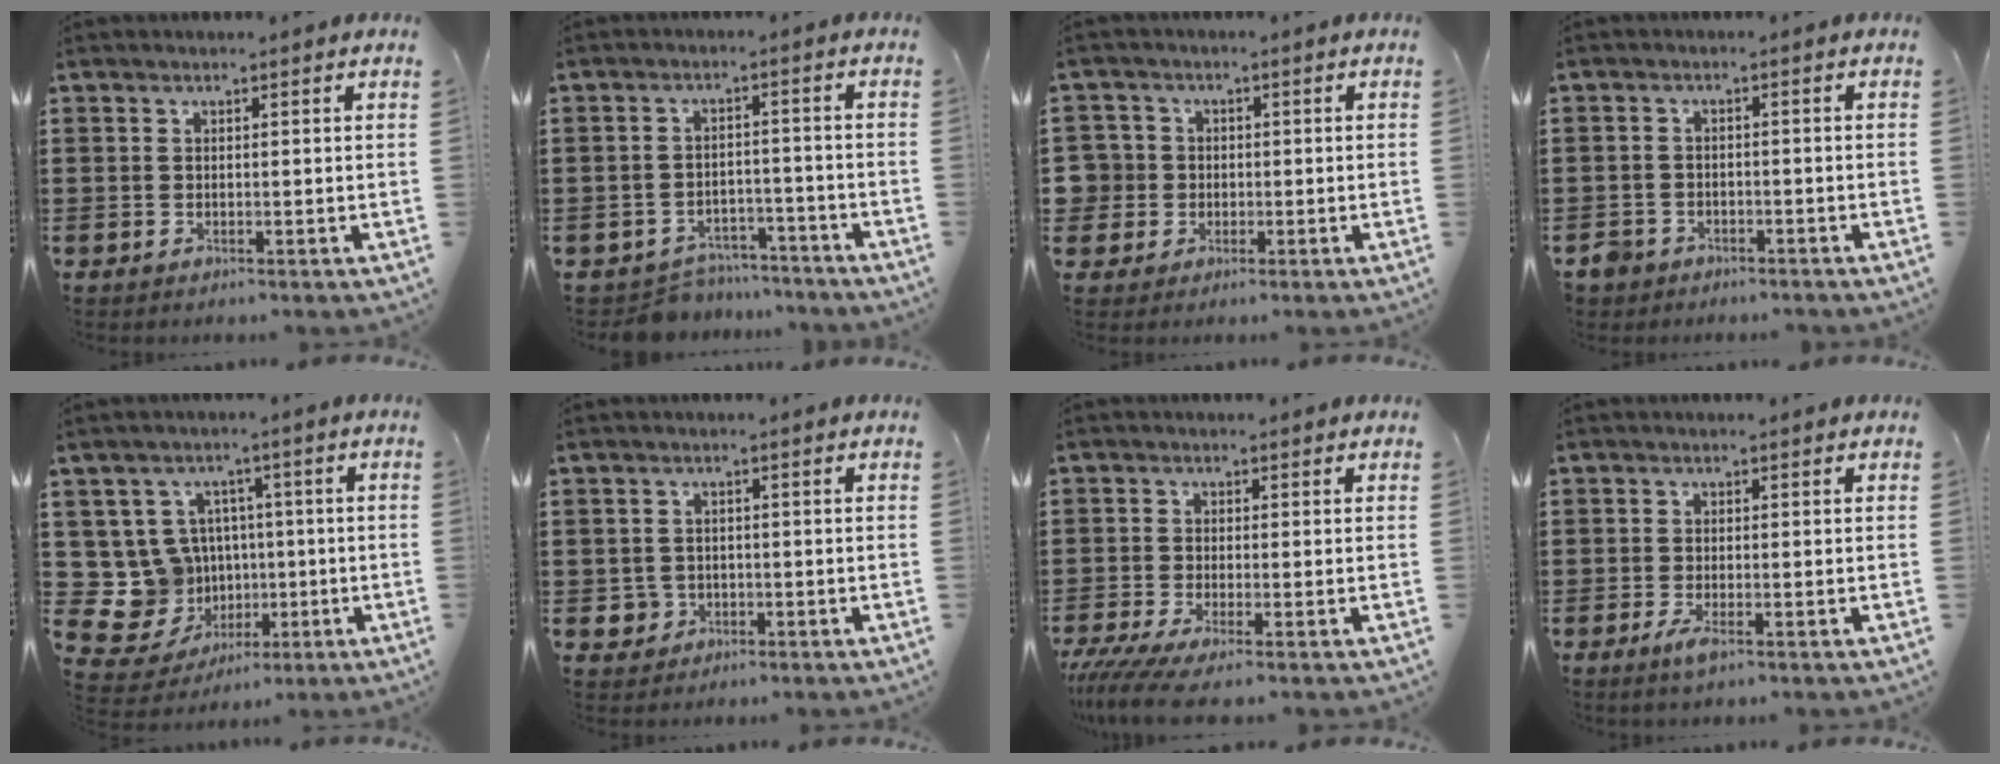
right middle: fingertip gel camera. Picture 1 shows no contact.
{"total": 4.3, "force": [-4.1, 1.1, -0.1], "torque": [-0.005, 0.006, -0.088]}
{"total": 4.3, "force": [-0.5, 4.2, 0.7], "torque": [-0.046, 0.007, -0.018]}
{"total": 2.5, "force": [-2.2, 1.2, 0.1], "torque": [-0.014, -0.001, -0.051]}
{"total": 9.5, "force": [0.4, 9.3, 2.2], "torque": [-0.103, -0.013, 0.017]}
{"total": 2.4, "force": [-0.7, 2.2, 0.5], "torque": [-0.018, 0.003, -0.019]}
{"total": 4.0, "force": [-2.8, 0.1, 2.9], "torque": [-0.081, -0.026, -0.058]}
{"total": 2.1, "force": [-0.9, 0.4, 1.9], "torque": [-0.046, -0.010, -0.020]}